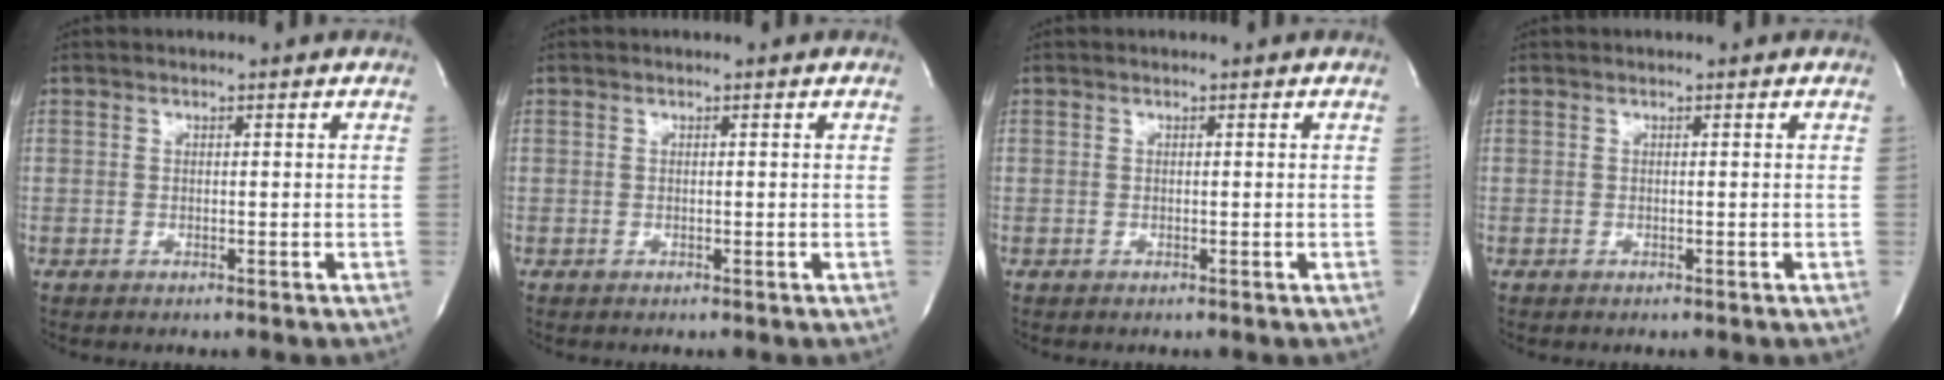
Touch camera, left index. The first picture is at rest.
{"total": 0.0}
{"total": 0.0}
{"total": 0.0}